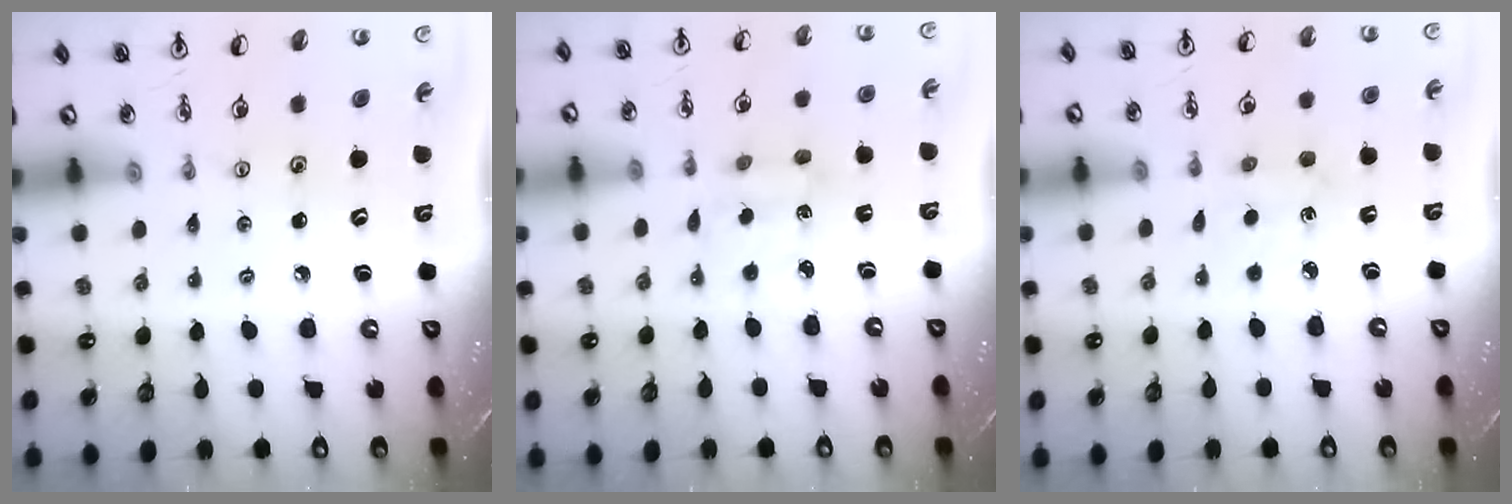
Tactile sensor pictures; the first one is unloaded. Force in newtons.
{"total": 1.9, "press": 1.7, "slide": 0.8}
{"total": 2.6, "press": 2.6, "slide": 0.4}